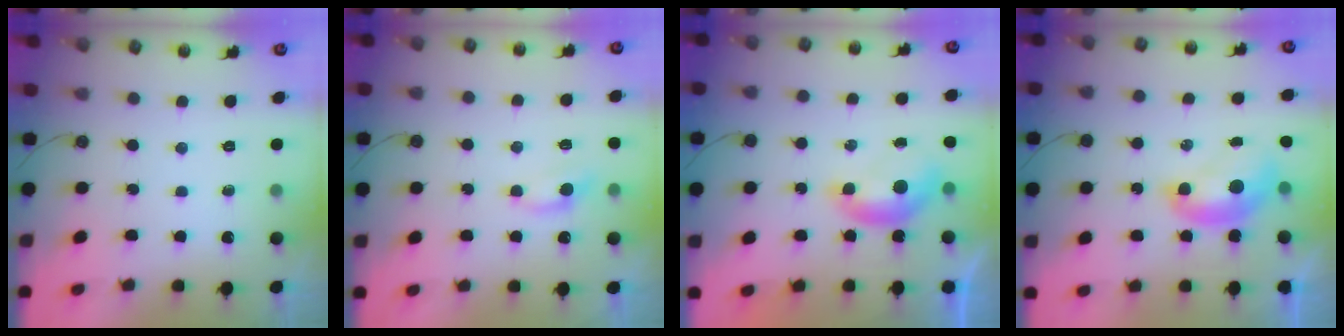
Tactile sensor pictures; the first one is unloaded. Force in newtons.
{"total": 0.7, "press": 0.5, "slide": 0.5}
{"total": 0.7, "press": 0.4, "slide": 0.5}
{"total": 1.8, "press": 1.8, "slide": 0.0}